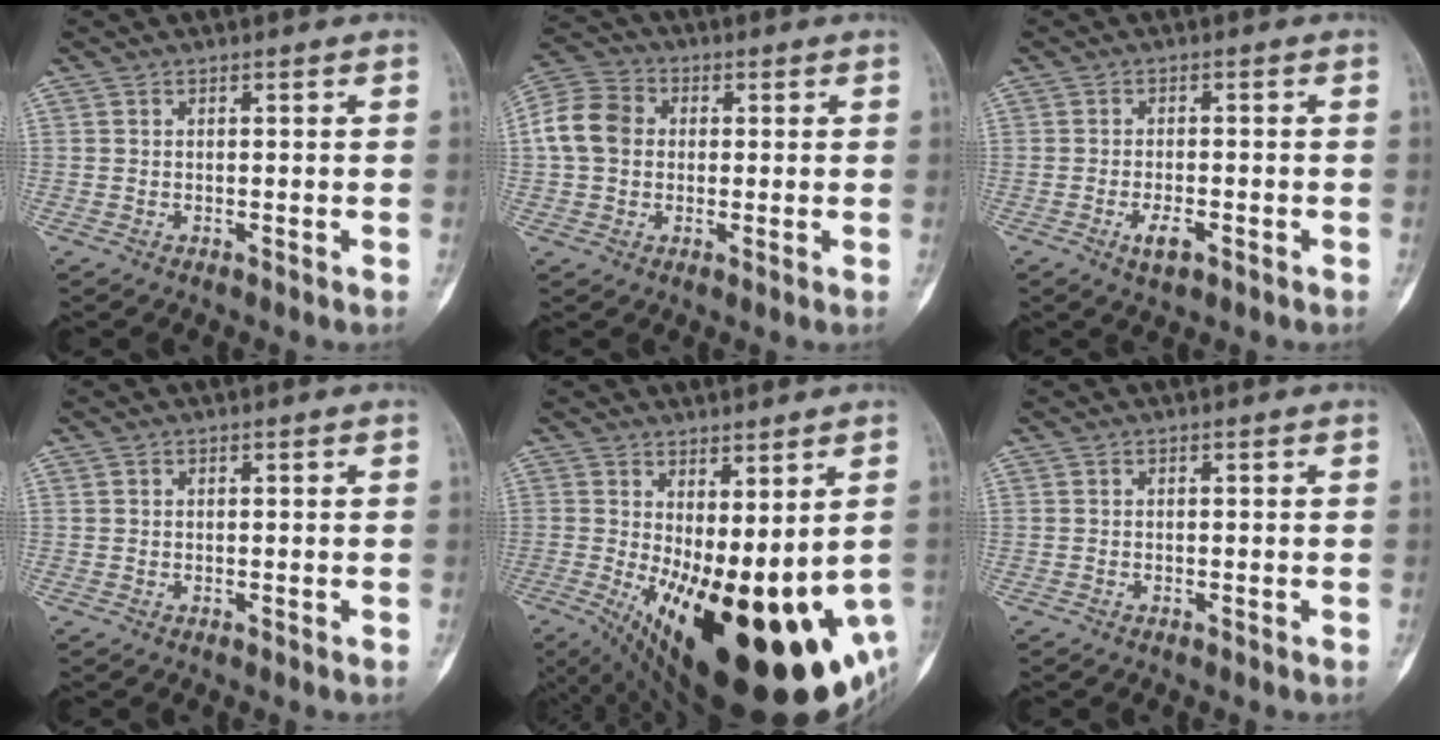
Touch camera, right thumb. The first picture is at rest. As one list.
[{"total": 9.1, "force": [0.3, 7.5, 5.1], "torque": [-0.094, 0.025, -0.008]}, {"total": 3.6, "force": [-1.7, 1.6, 2.8], "torque": [-0.047, 0.005, -0.026]}, {"total": 0.0}, {"total": 28.2, "force": [-6.4, 11.5, 24.9], "torque": [-0.301, -0.049, -0.062]}, {"total": 0.0}]